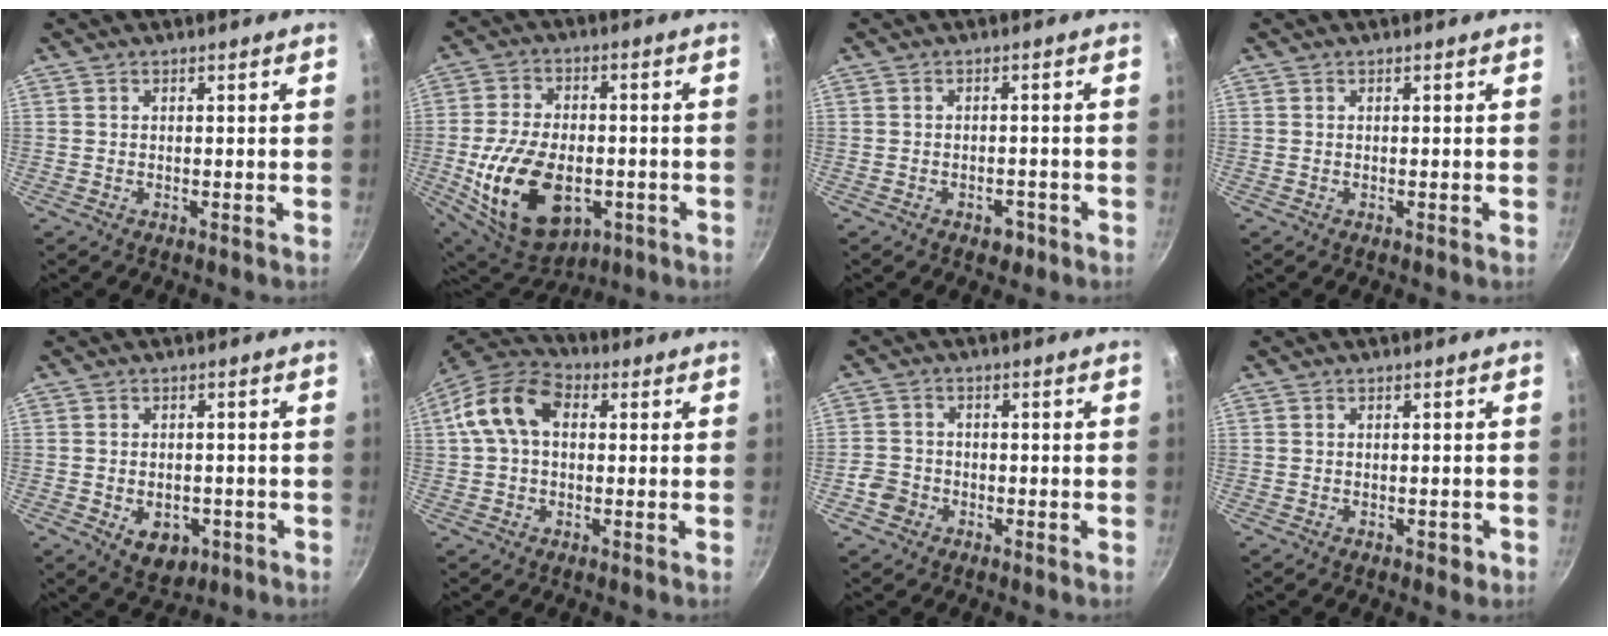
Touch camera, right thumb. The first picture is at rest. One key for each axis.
{"total": 19.8, "fx": -4.8, "fy": 12.2, "fz": 14.9, "tx": -0.258, "ty": 0.002, "tz": -0.056}
{"total": 2.4, "fx": -1.5, "fy": 1.6, "fz": 1.2, "tx": -0.006, "ty": 0.009, "tz": -0.017}
{"total": 0.0}
{"total": 6.5, "fx": -2.2, "fy": 4.5, "fz": 4.1, "tx": -0.045, "ty": 0.010, "tz": -0.020}
{"total": 11.9, "fx": 2.0, "fy": 7.9, "fz": 8.7, "tx": -0.163, "ty": 0.034, "tz": 0.025}
{"total": 3.6, "fx": -1.7, "fy": 3.1, "fz": 1.0, "tx": -0.004, "ty": 0.015, "tz": -0.036}
{"total": 1.5, "fx": -0.7, "fy": 0.9, "fz": 1.0, "tx": -0.008, "ty": 0.002, "tz": -0.008}